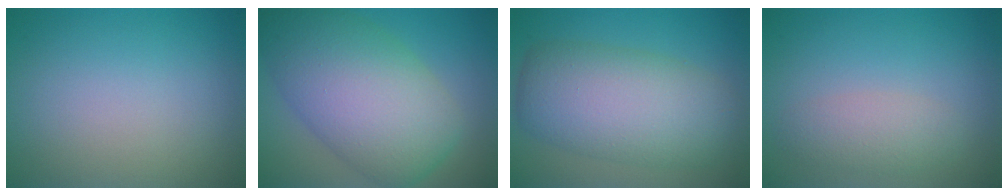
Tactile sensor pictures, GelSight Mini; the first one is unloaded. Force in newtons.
{"total": 11.5, "press": 11.5, "slide": 0.7}
{"total": 8.9, "press": 8.9, "slide": 0.1}
{"total": 2.4, "press": 2.4, "slide": 0.0}